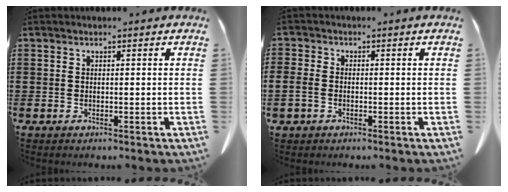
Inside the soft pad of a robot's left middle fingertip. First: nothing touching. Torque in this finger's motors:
{"motor_torque": [1.52, 0.64, 0.65, 0.17]}